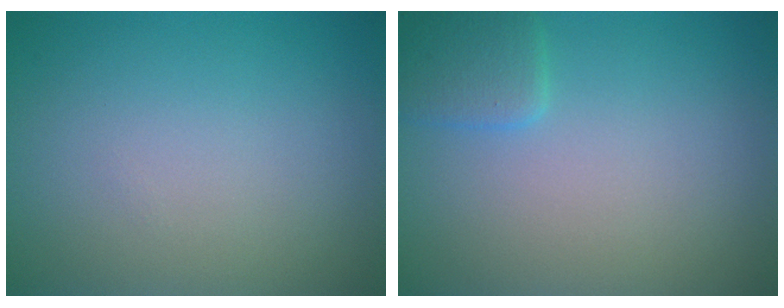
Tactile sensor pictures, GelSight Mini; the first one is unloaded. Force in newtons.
{"total": 2.1, "press": 2.1, "slide": 0.1}